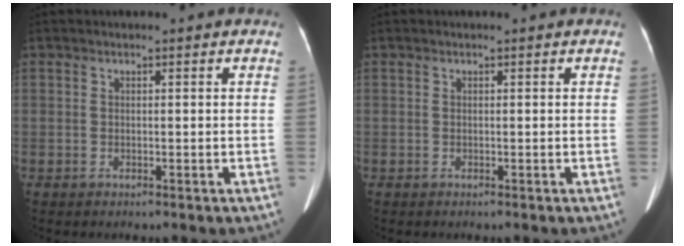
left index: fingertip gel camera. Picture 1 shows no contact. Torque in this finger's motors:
{"motor_torque": [0.00, 0.00, 0.00, 0.00]}